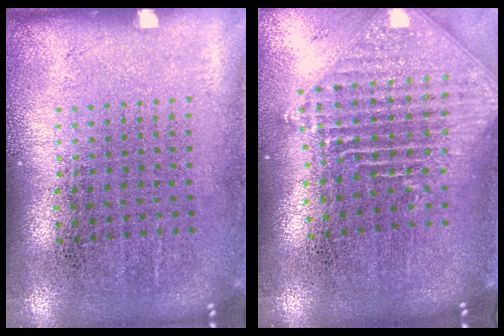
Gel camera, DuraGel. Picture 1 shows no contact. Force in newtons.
{"total": 2.3, "press": 1.8, "slide": 1.4}